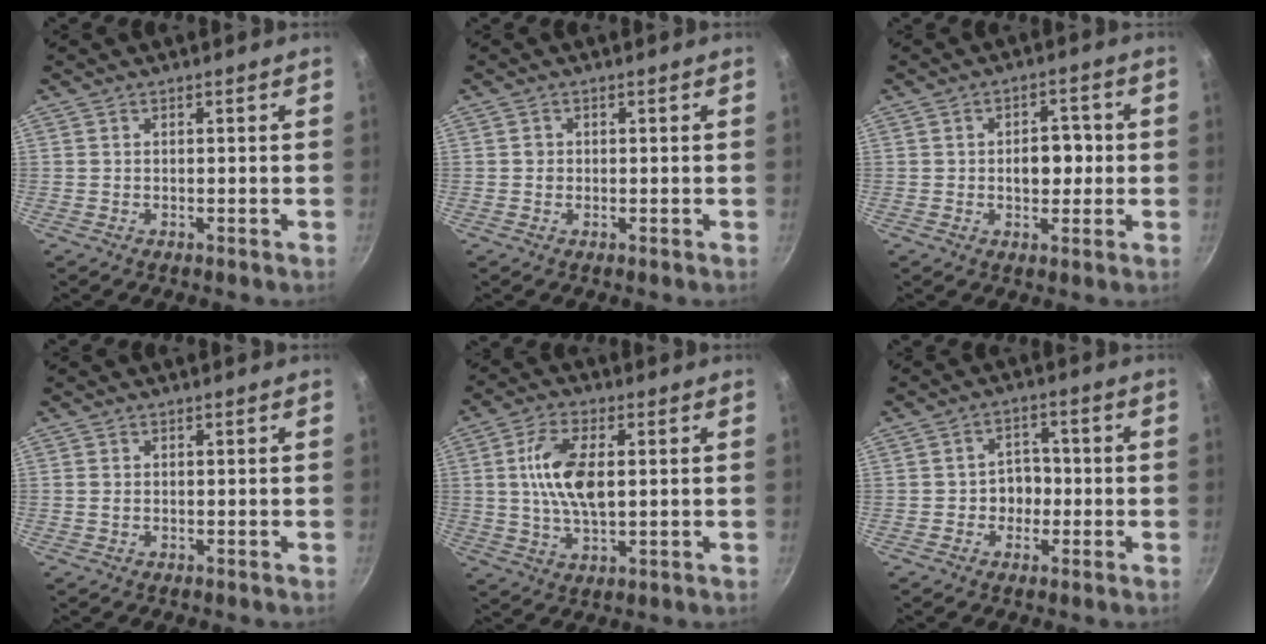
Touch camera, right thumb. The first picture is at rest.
{"total": 1.1, "force": [0.0, 1.0, 0.4], "torque": [-0.002, 0.003, 0.000]}
{"total": 6.2, "force": [-0.1, 4.0, 4.7], "torque": [-0.042, 0.010, -0.003]}
{"total": 0.7, "force": [0.1, 0.4, 0.5], "torque": [-0.015, 0.002, 0.004]}
{"total": 11.2, "force": [1.5, 5.2, 9.8], "torque": [-0.194, -0.002, 0.030]}
{"total": 5.0, "force": [-0.9, 4.1, 2.7], "torque": [-0.010, 0.015, -0.023]}